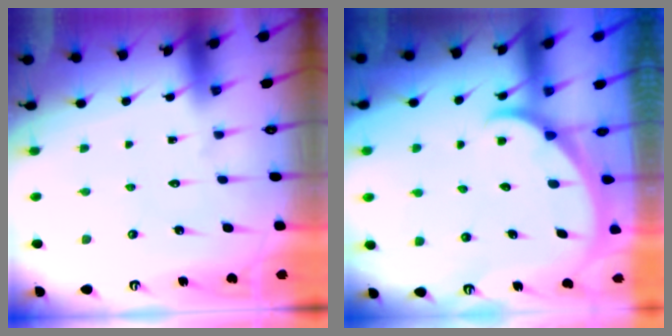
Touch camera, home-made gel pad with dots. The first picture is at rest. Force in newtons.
{"total": 1.4, "press": 1.4, "slide": 0.0}